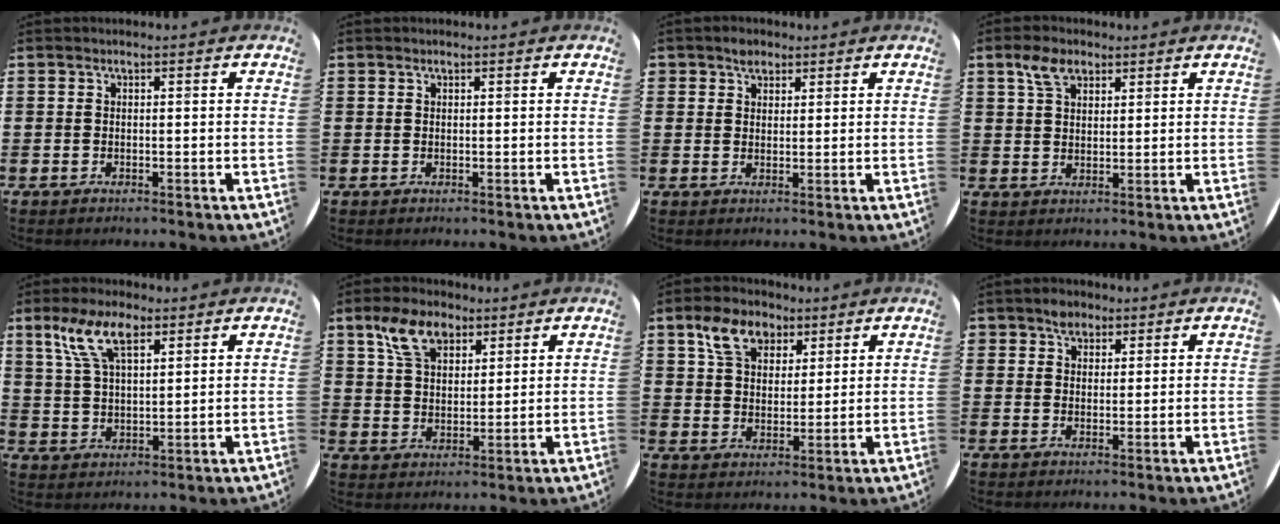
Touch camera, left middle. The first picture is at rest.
{"total": 0.0}
{"total": 2.2, "force": [1.8, 1.2, 0.3], "torque": [0.002, 0.000, 0.033]}
{"total": 4.2, "force": [2.8, 2.3, 2.2], "torque": [-0.043, 0.005, 0.050]}
{"total": 7.6, "force": [4.7, 3.0, 5.1], "torque": [-0.107, 0.002, 0.082]}
{"total": 7.2, "force": [4.7, 4.0, 3.7], "torque": [-0.081, 0.004, 0.088]}
{"total": 6.9, "force": [4.6, 4.3, 2.9], "torque": [-0.061, 0.004, 0.083]}
{"total": 2.8, "force": [2.2, 1.7, 0.4], "torque": [-0.004, 0.000, 0.043]}